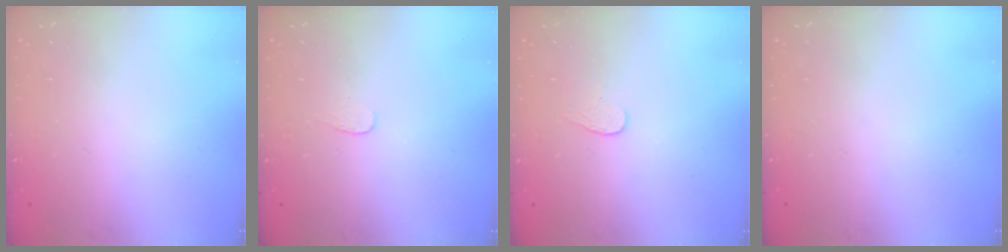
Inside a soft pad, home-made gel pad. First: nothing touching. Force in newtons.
{"total": 3.0, "press": 3.0, "slide": 0.2}
{"total": 3.4, "press": 3.4, "slide": 0.3}
{"total": 0.0}